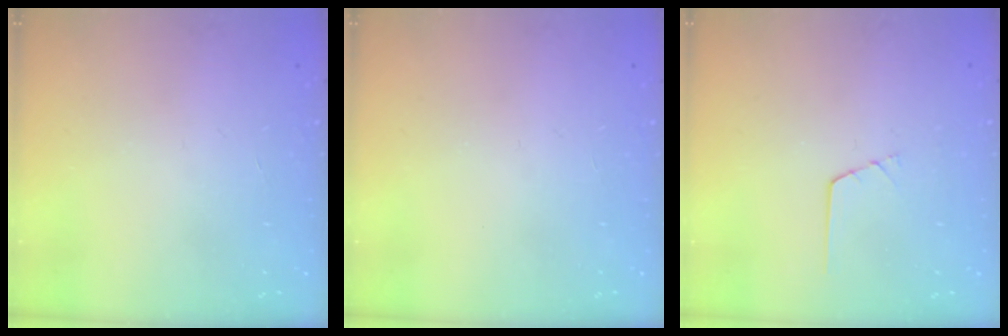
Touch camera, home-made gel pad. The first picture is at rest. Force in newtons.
{"total": 0.0}
{"total": 0.5, "press": 0.5, "slide": 0.2}